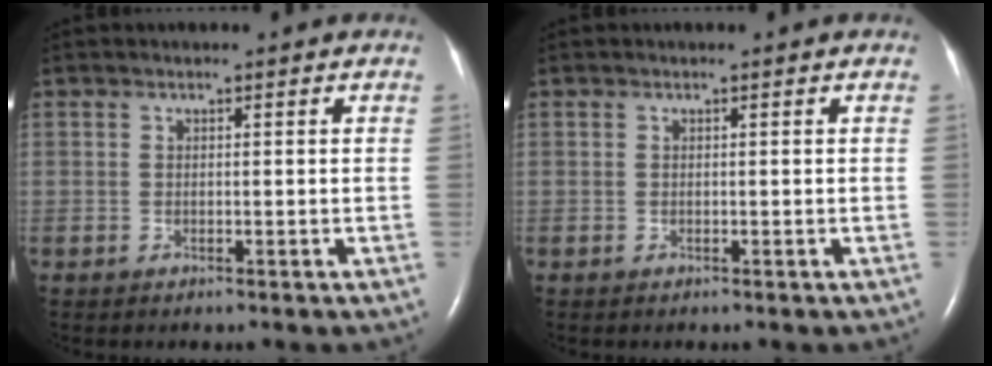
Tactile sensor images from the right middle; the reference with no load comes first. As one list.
[{"total": 0.0}]